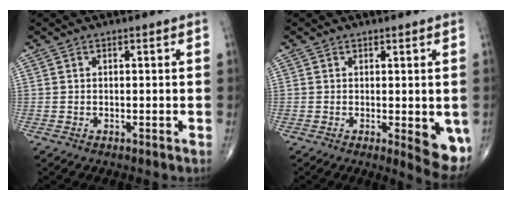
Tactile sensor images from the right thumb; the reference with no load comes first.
{"total": 6.4, "force": [-1.0, 2.2, 5.9], "torque": [-0.062, -0.015, -0.009]}